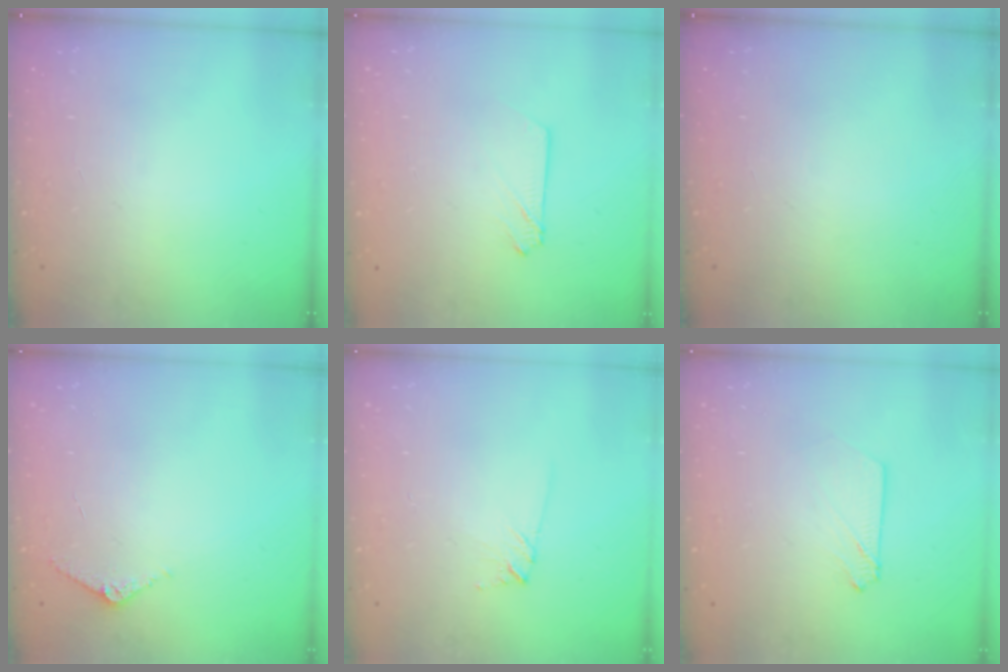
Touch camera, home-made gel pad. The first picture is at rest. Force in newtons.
{"total": 2.7, "press": 2.7, "slide": 0.3}
{"total": 0.0}
{"total": 3.7, "press": 3.7, "slide": 0.4}
{"total": 5.6, "press": 5.5, "slide": 0.9}
{"total": 2.9, "press": 2.9, "slide": 0.4}